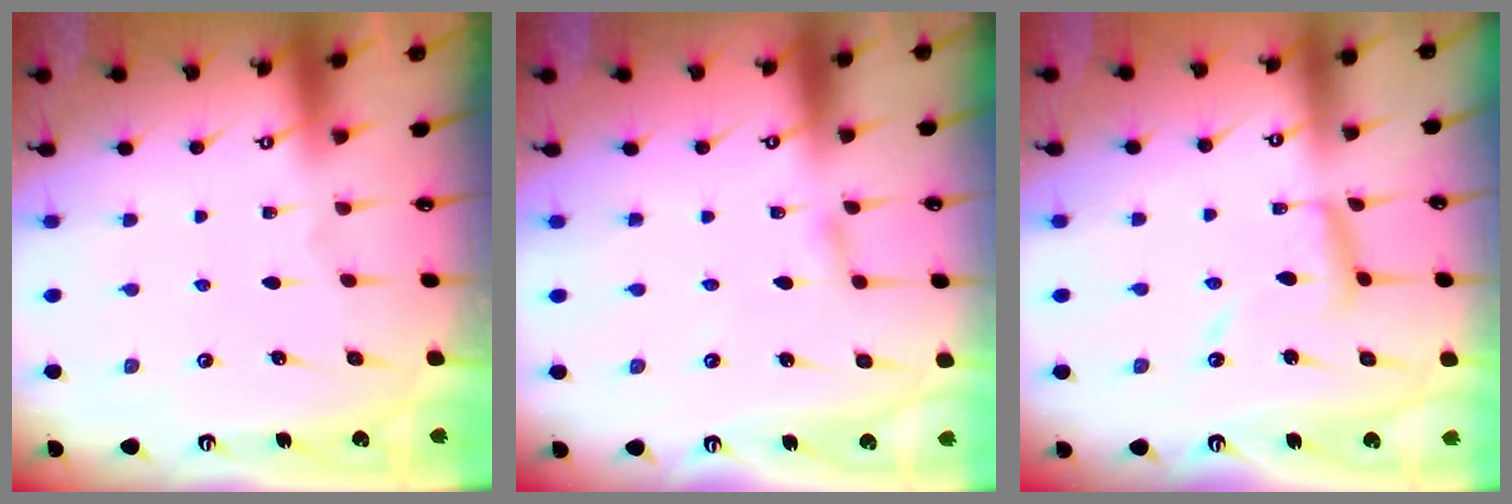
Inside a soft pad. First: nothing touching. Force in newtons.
{"total": 2.3, "press": 2.2, "slide": 0.2}
{"total": 9.6, "press": 9.6, "slide": 0.7}